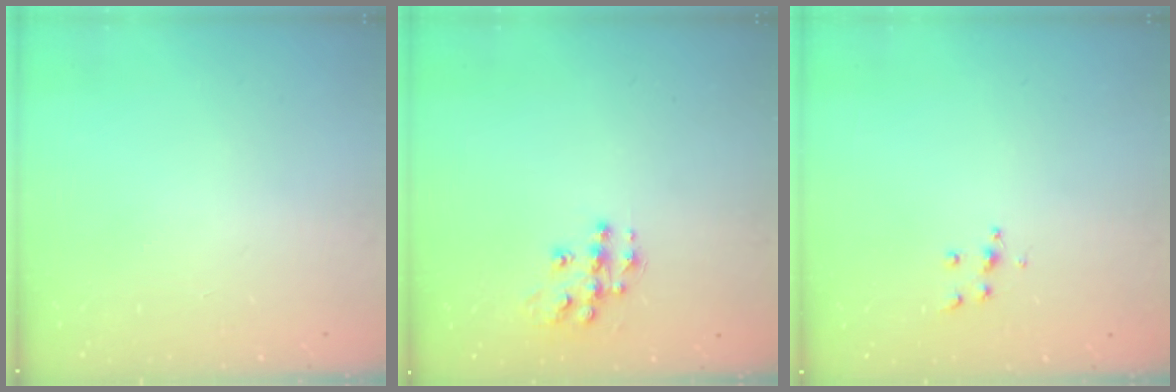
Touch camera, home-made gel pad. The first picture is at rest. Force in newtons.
{"total": 11.4, "press": 11.4, "slide": 0.8}
{"total": 5.9, "press": 5.9, "slide": 0.3}